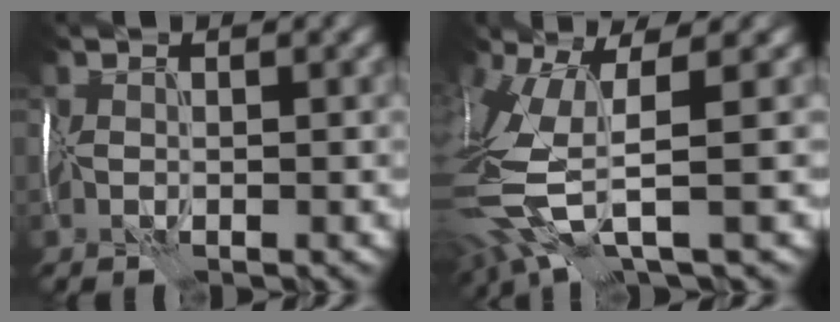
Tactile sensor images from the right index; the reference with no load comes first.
{"total": 9.8, "force": [-1.1, 3.8, 9.0], "torque": [-0.235, -0.029, -0.012]}